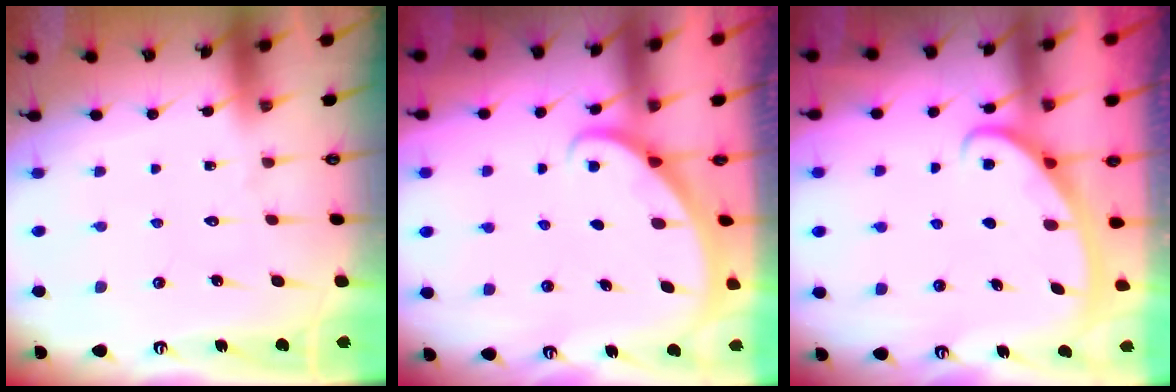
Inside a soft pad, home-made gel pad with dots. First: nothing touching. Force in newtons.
{"total": 2.1, "press": 2.1, "slide": 0.1}
{"total": 2.8, "press": 2.8, "slide": 0.5}